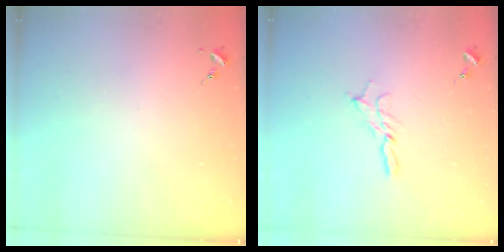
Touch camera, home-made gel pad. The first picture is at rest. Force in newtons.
{"total": 5.8, "press": 5.8, "slide": 0.3}